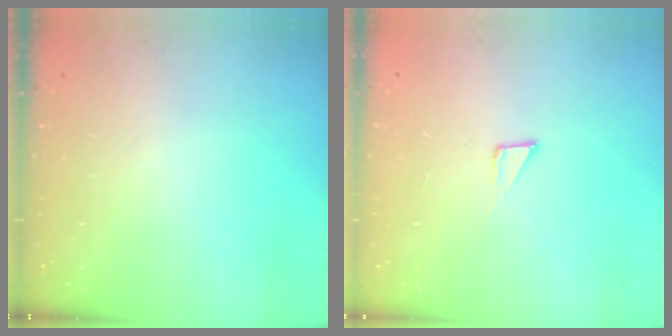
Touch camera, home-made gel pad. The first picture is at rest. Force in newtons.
{"total": 3.7, "press": 3.7, "slide": 0.4}